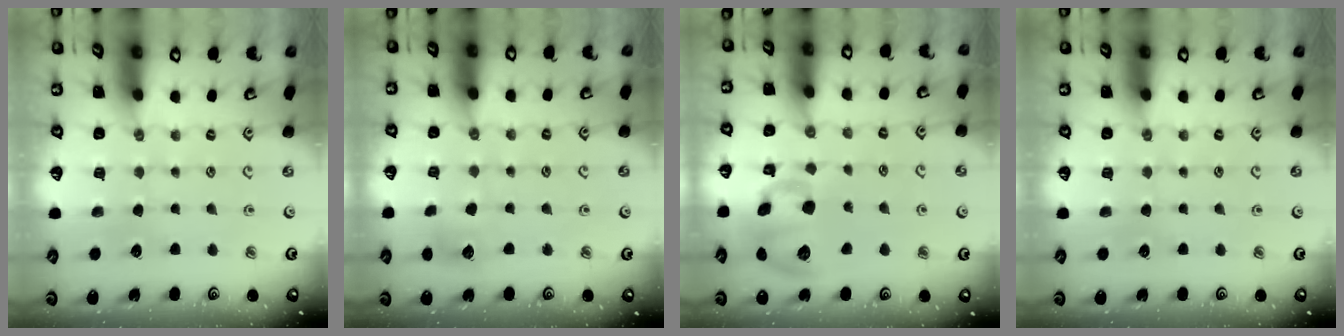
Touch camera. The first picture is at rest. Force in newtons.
{"total": 7.5, "press": 7.5, "slide": 0.7}
{"total": 12.0, "press": 11.9, "slide": 1.9}
{"total": 0.0}